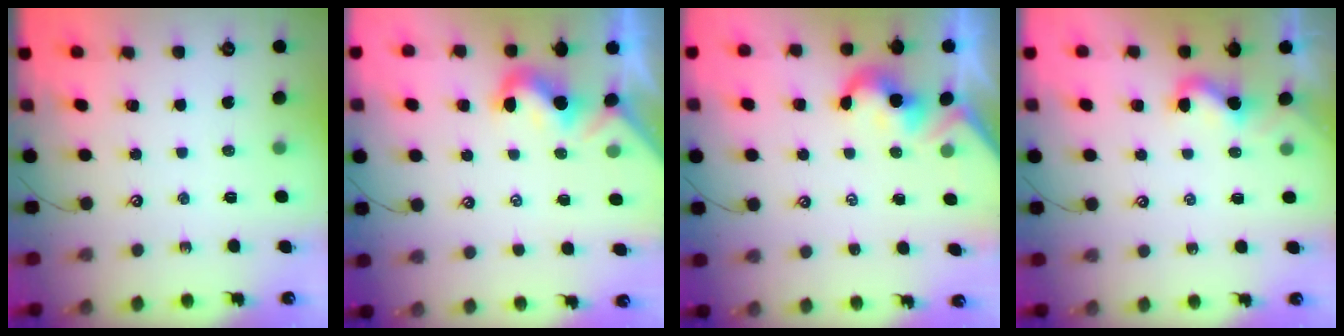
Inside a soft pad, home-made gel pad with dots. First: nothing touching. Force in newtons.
{"total": 0.0}
{"total": 1.9, "press": 1.9, "slide": 0.5}
{"total": 2.8, "press": 2.8, "slide": 0.4}